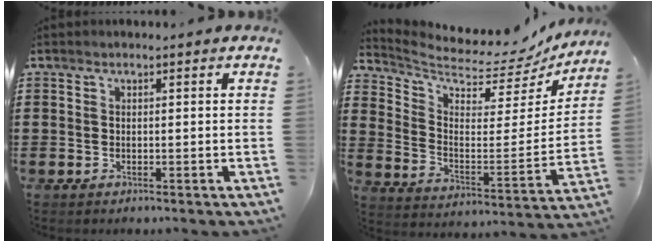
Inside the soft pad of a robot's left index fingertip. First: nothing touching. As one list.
[{"total": 5.2, "force": [4.8, 1.2, 1.6], "torque": [-0.060, -0.052, 0.080]}]